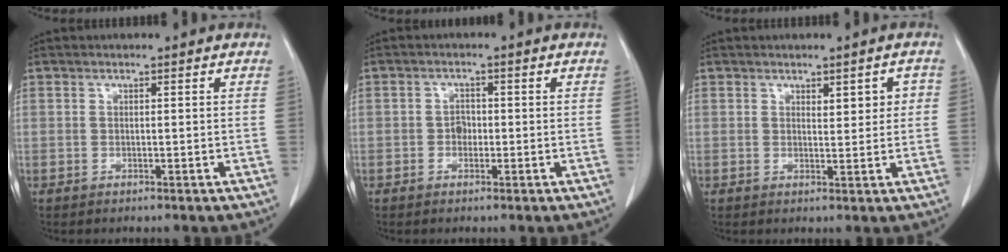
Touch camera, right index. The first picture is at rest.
{"total": 1.7, "force": [-0.3, 1.4, 1.0], "torque": [-0.010, 0.009, -0.004]}
{"total": 3.0, "force": [0.9, 1.3, 2.5], "torque": [-0.031, 0.007, 0.017]}